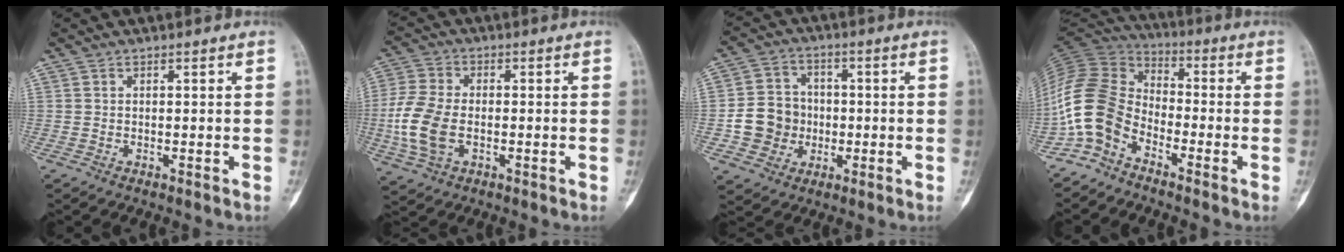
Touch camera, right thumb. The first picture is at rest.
{"total": 10.8, "force": [-1.8, 6.8, 8.2], "torque": [-0.182, 0.007, -0.037]}
{"total": 9.7, "force": [-1.6, 8.9, 3.4], "torque": [-0.032, 0.018, -0.030]}
{"total": 12.4, "force": [-6.4, 8.2, 6.7], "torque": [-0.136, 0.063, -0.147]}